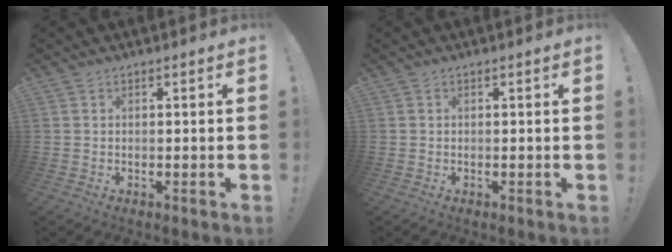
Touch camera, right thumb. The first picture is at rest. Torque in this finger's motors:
{"motor_torque": [0.02, -0.30, 0.06, -0.04, 0.00]}